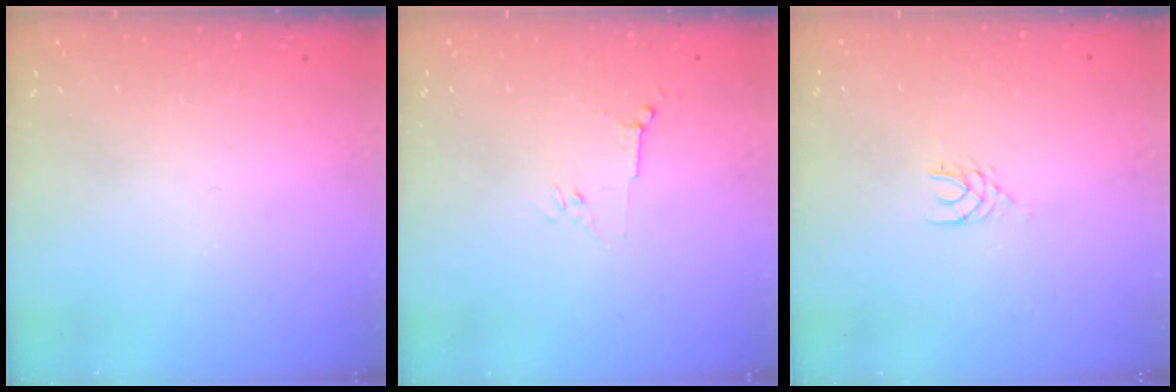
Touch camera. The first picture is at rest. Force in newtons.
{"total": 3.5, "press": 3.4, "slide": 0.8}
{"total": 3.1, "press": 3.0, "slide": 0.4}